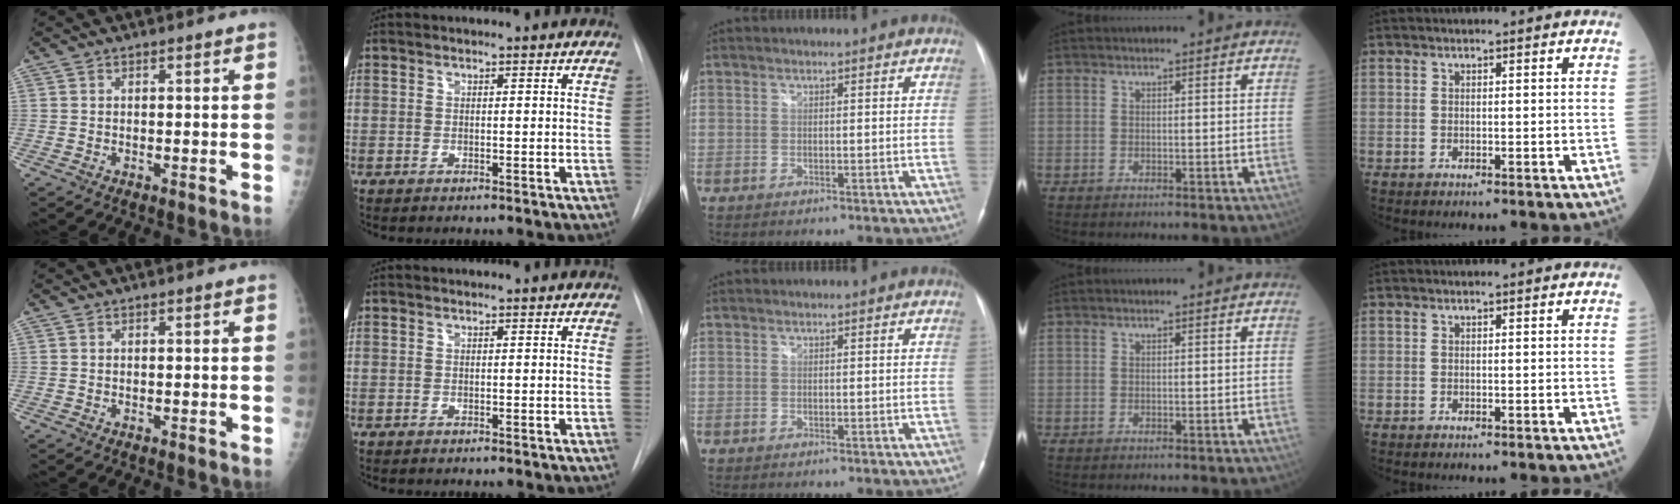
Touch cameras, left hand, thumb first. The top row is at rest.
{}